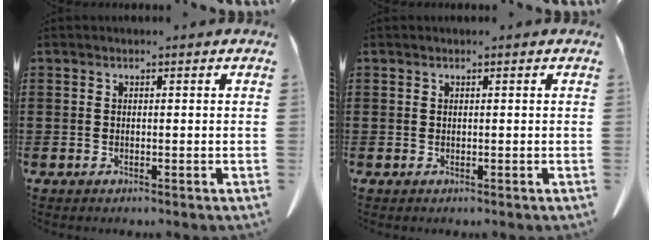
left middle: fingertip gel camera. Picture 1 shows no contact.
{"total": 0.0}